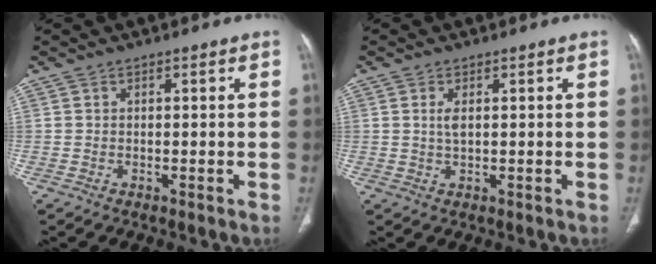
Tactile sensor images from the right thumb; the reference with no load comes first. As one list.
[{"total": 2.1, "force": [0.5, 0.8, 1.9], "torque": [-0.043, -0.003, 0.011]}]